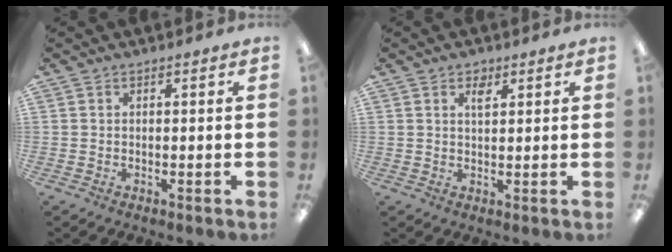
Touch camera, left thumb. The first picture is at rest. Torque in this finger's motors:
{"motor_torque": [0.13, 0.22, -0.02, -0.04, 0.00]}